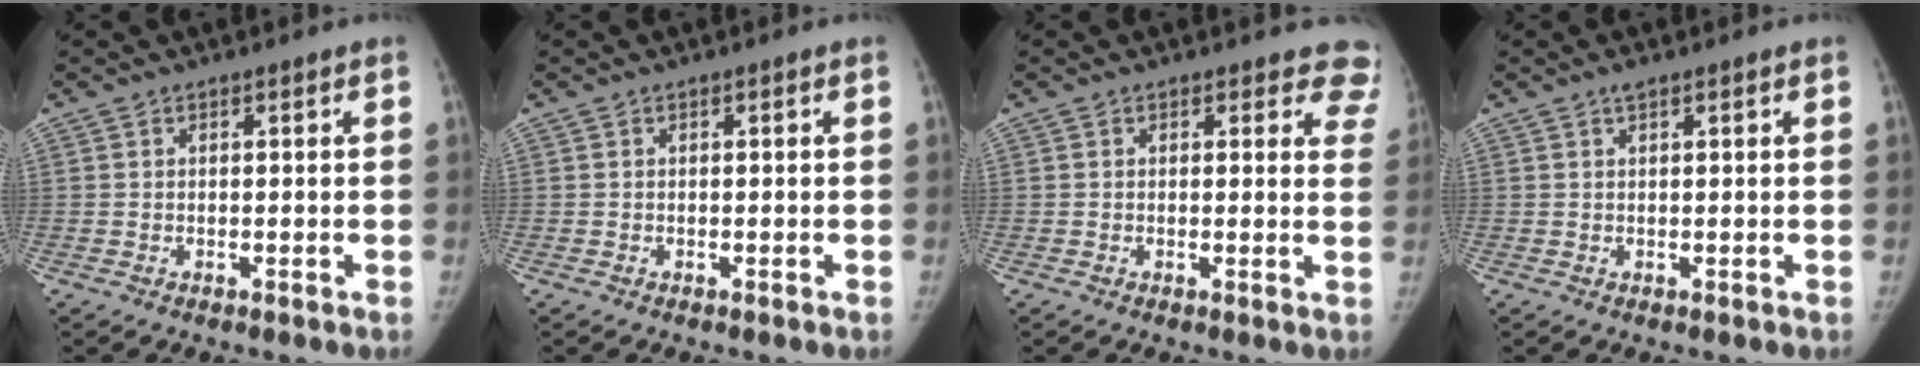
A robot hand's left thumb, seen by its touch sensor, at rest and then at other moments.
{"total": 0.0}
{"total": 6.9, "force": [6.1, 3.1, 1.0], "torque": [0.044, -0.024, 0.034]}
{"total": 1.0, "force": [0.7, 0.3, 0.6], "torque": [-0.005, 0.000, 0.013]}